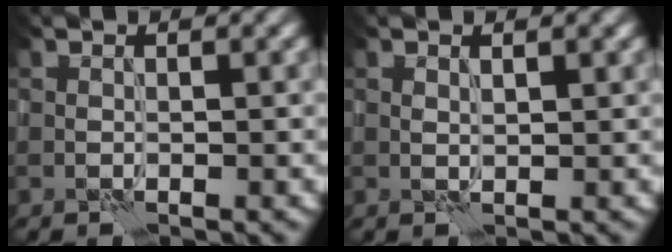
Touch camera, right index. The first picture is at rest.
{"total": 0.9, "force": [0.5, 0.2, 0.7], "torque": [-0.015, 0.000, 0.009]}